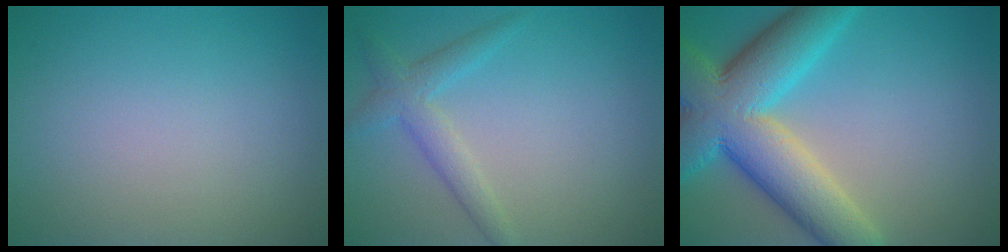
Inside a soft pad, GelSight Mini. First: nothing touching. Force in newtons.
{"total": 2.7, "press": 2.7, "slide": 0.1}
{"total": 11.3, "press": 11.3, "slide": 0.5}